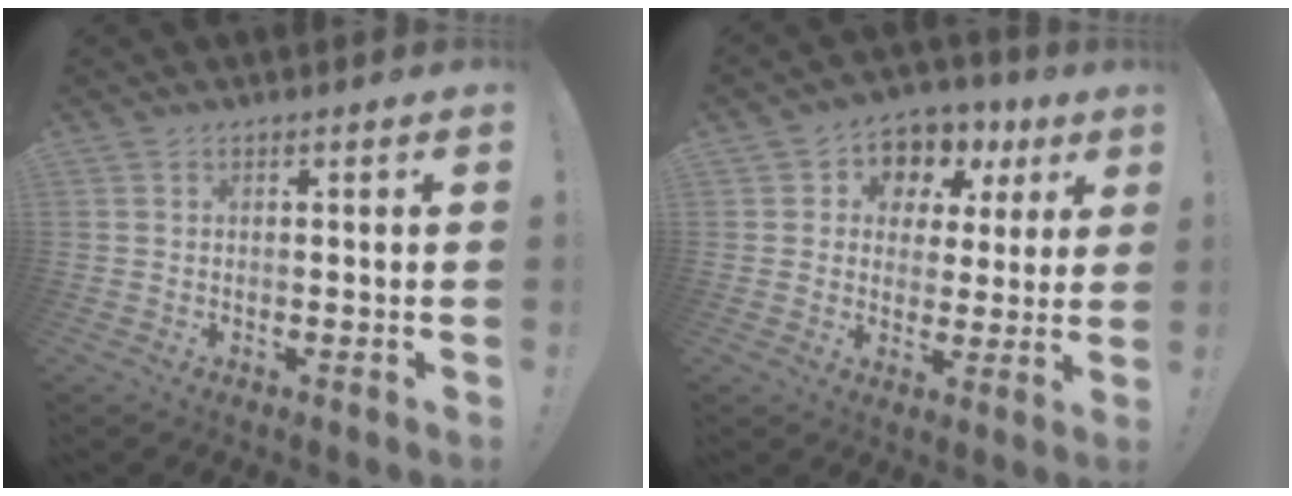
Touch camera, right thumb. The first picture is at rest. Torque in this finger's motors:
{"motor_torque": [0.51, 1.96, 0.25, -0.19, 0.00]}